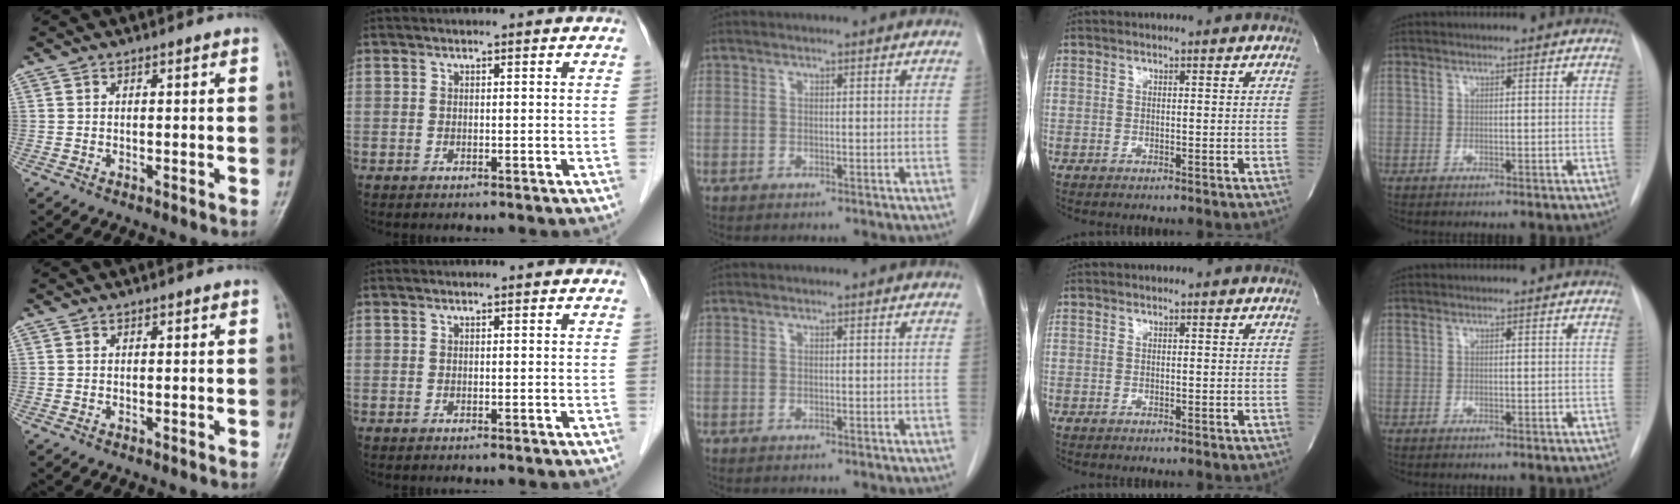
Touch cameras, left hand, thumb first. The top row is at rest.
{}